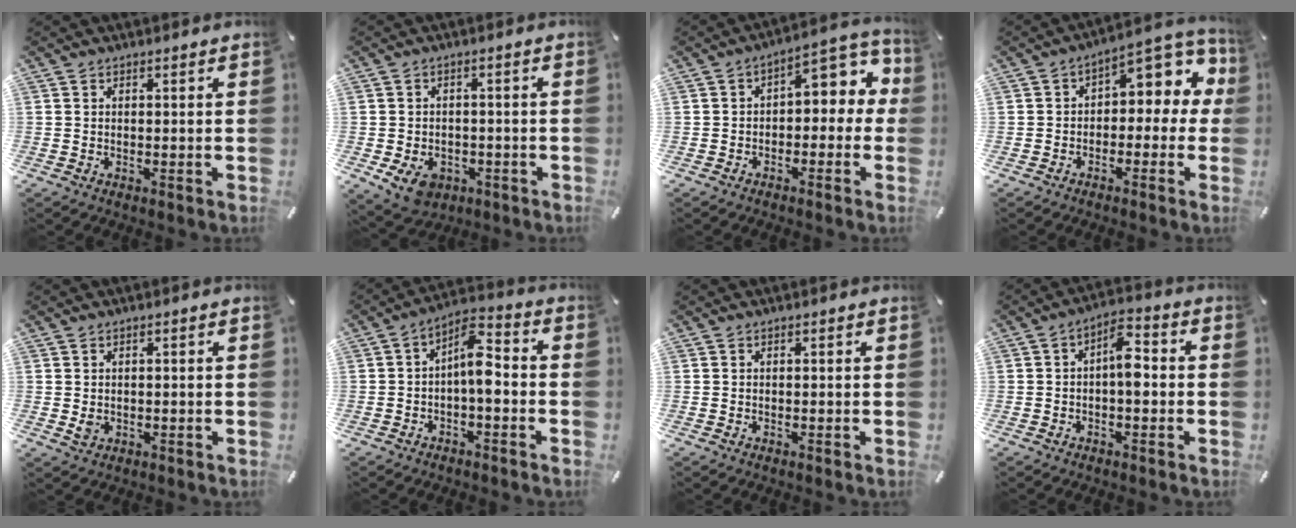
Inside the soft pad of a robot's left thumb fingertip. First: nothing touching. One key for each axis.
{"total": 7.2, "fx": -3.0, "fy": 5.2, "fz": 3.8, "tx": -0.076, "ty": 0.012, "tz": -0.054}
{"total": 8.3, "fx": 1.3, "fy": 5.0, "fz": 6.5, "tx": -0.074, "ty": -0.017, "tz": 0.015}
{"total": 8.1, "fx": 2.4, "fy": 5.2, "fz": 5.8, "tx": -0.067, "ty": -0.028, "tz": 0.040}
{"total": 1.7, "fx": -0.2, "fy": 1.4, "fz": 0.9, "tx": -0.016, "ty": 0.002, "tz": -0.004}
{"total": 8.5, "fx": -1.1, "fy": 4.0, "fz": 7.5, "tx": -0.123, "ty": 0.005, "tz": -0.021}
{"total": 0.0}
{"total": 6.8, "fx": -0.9, "fy": 3.4, "fz": 5.9, "tx": -0.088, "ty": 0.014, "tz": -0.019}